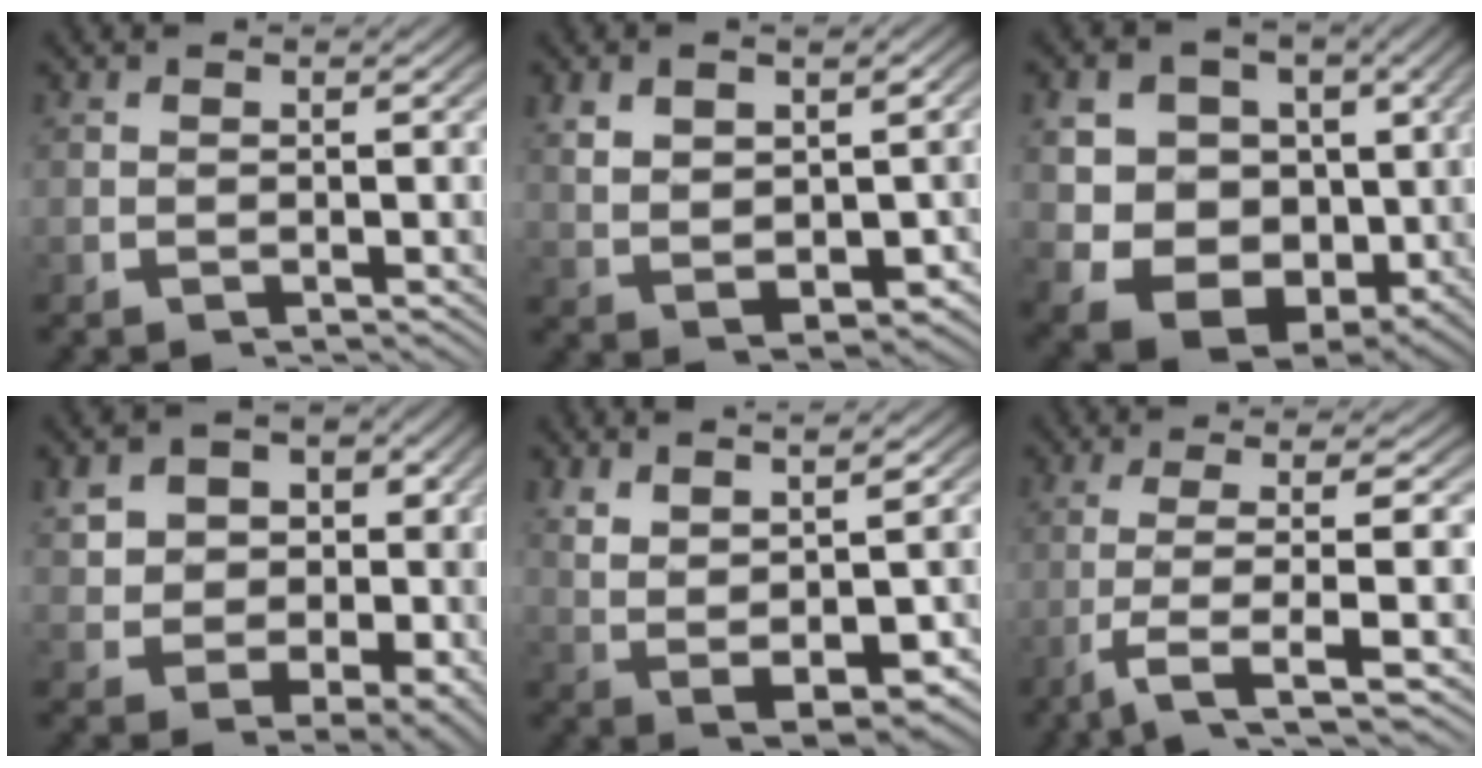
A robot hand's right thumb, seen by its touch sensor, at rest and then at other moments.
{"total": 4.4, "force": [0.8, 2.8, 3.3], "torque": [-0.062, -0.015, 0.033]}
{"total": 17.3, "force": [-1.7, 13.9, 10.2], "torque": [-0.213, -0.067, -0.017]}
{"total": 11.4, "force": [2.3, 8.9, 6.7], "torque": [-0.129, -0.022, 0.041]}
{"total": 7.3, "force": [1.0, 4.2, 5.9], "torque": [-0.132, -0.031, 0.047]}
{"total": 7.9, "force": [-1.9, 2.3, 7.3], "torque": [-0.164, -0.027, -0.009]}